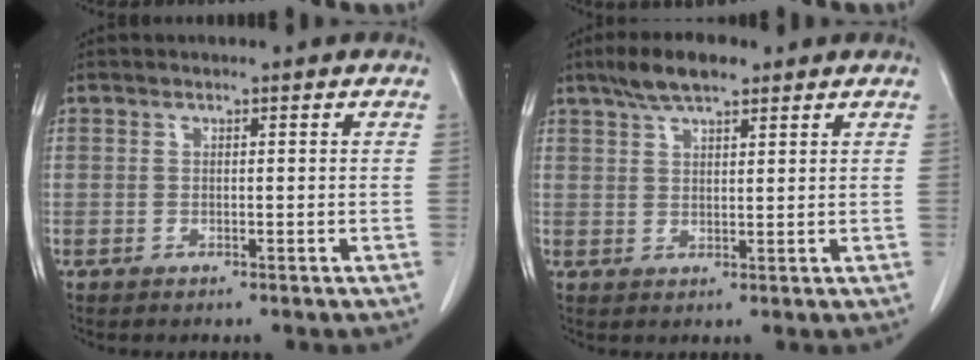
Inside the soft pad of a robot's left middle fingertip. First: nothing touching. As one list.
[{"total": 5.9, "force": [4.2, 1.6, 3.8], "torque": [-0.077, 0.015, 0.077]}]